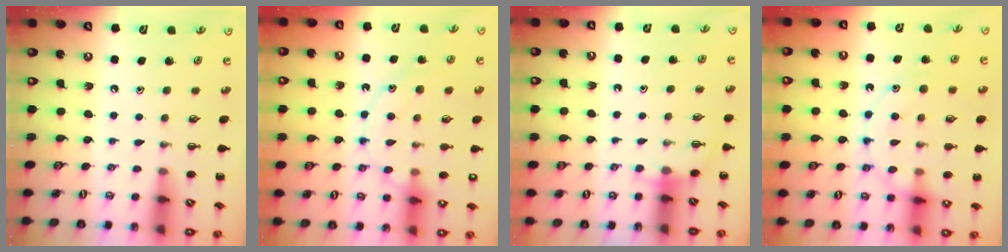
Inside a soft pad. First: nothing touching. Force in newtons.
{"total": 12.6, "press": 12.6, "slide": 0.6}
{"total": 3.8, "press": 3.7, "slide": 1.1}
{"total": 13.5, "press": 13.5, "slide": 1.1}